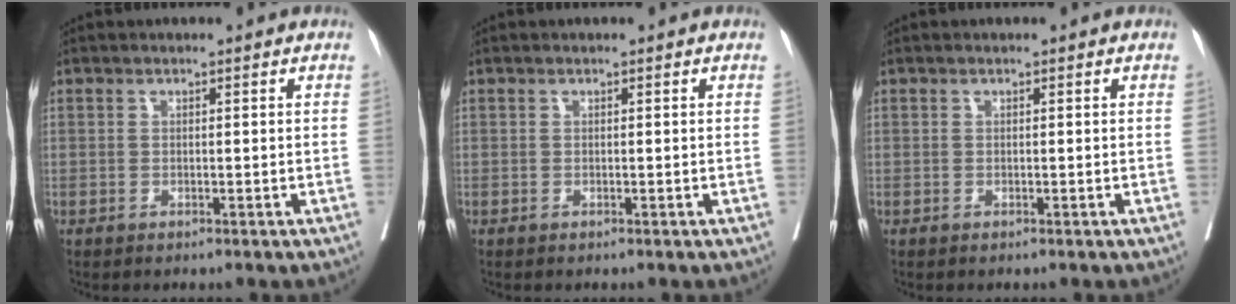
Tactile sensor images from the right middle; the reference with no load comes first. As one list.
[{"total": 0.0}, {"total": 0.0}]